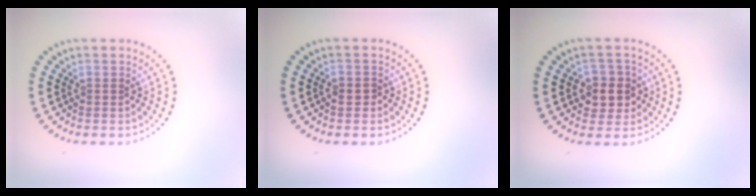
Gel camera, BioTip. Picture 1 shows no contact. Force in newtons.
{"total": 0.8, "press": 0.7, "slide": 0.4}
{"total": 2.8, "press": 2.6, "slide": 0.9}